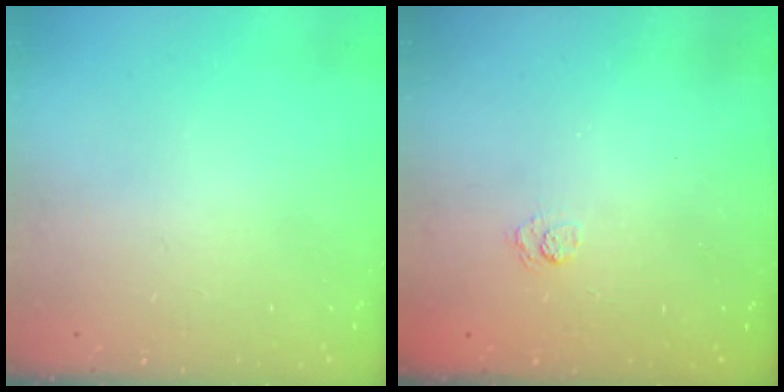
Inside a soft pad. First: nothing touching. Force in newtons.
{"total": 2.6, "press": 2.3, "slide": 1.3}